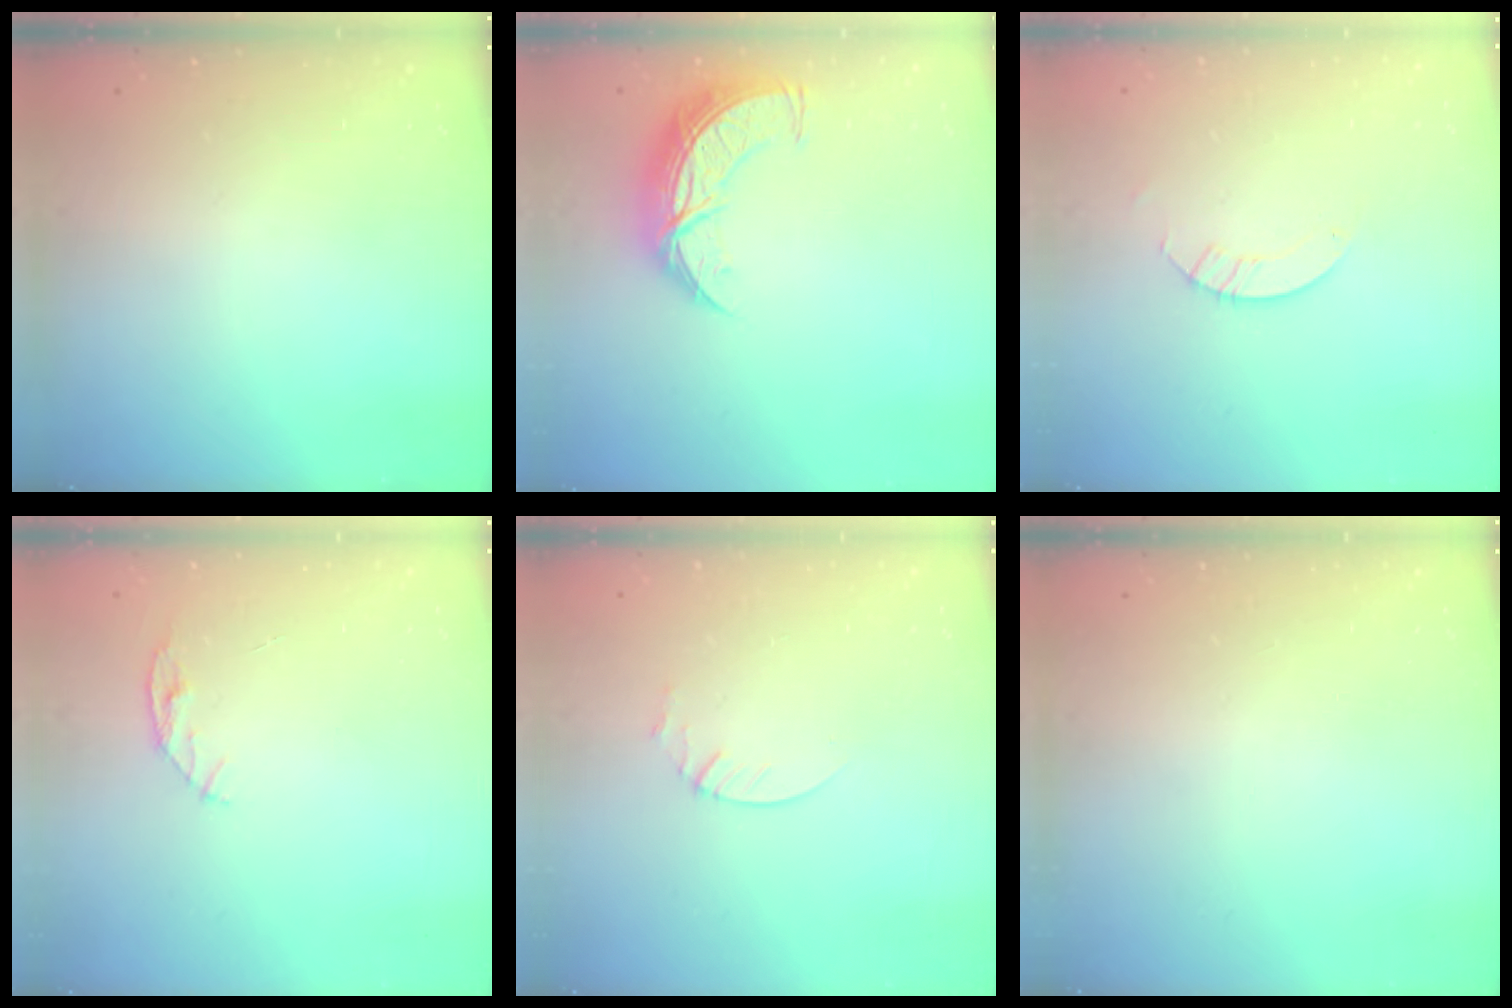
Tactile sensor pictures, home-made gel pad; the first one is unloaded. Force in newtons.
{"total": 10.9, "press": 10.9, "slide": 0.9}
{"total": 3.2, "press": 3.2, "slide": 0.3}
{"total": 4.8, "press": 4.8, "slide": 0.5}
{"total": 2.1, "press": 2.1, "slide": 0.2}
{"total": 0.0}